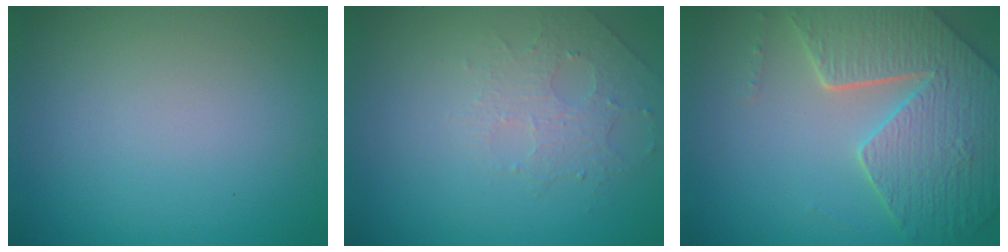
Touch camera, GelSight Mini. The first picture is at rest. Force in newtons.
{"total": 1.6, "press": 1.2, "slide": 1.0}
{"total": 7.8, "press": 5.7, "slide": 5.3}